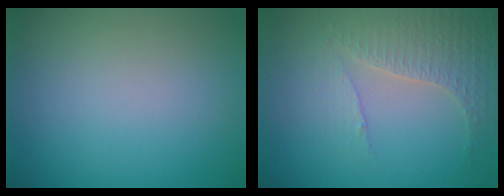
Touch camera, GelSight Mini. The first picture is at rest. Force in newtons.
{"total": 4.2, "press": 3.0, "slide": 2.9}